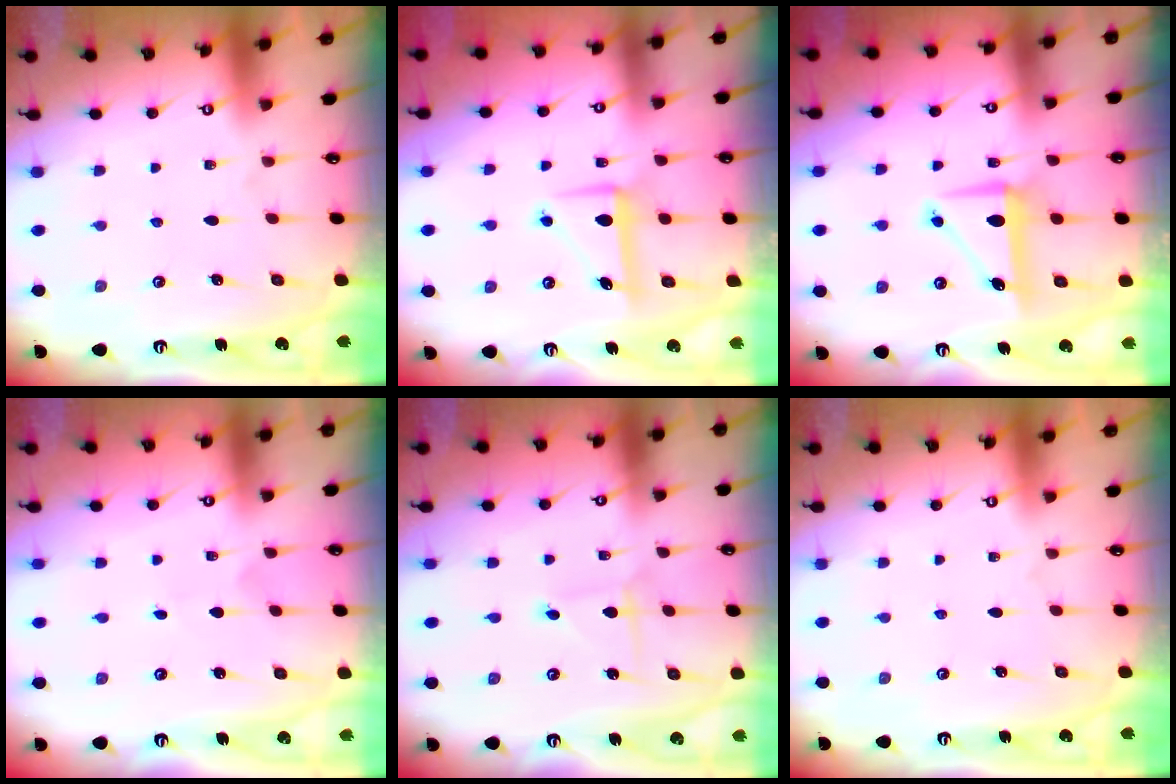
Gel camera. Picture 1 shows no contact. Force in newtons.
{"total": 7.2, "press": 7.2, "slide": 0.3}
{"total": 8.2, "press": 8.1, "slide": 1.3}
{"total": 0.0}
{"total": 3.0, "press": 3.0, "slide": 0.2}
{"total": 0.0}